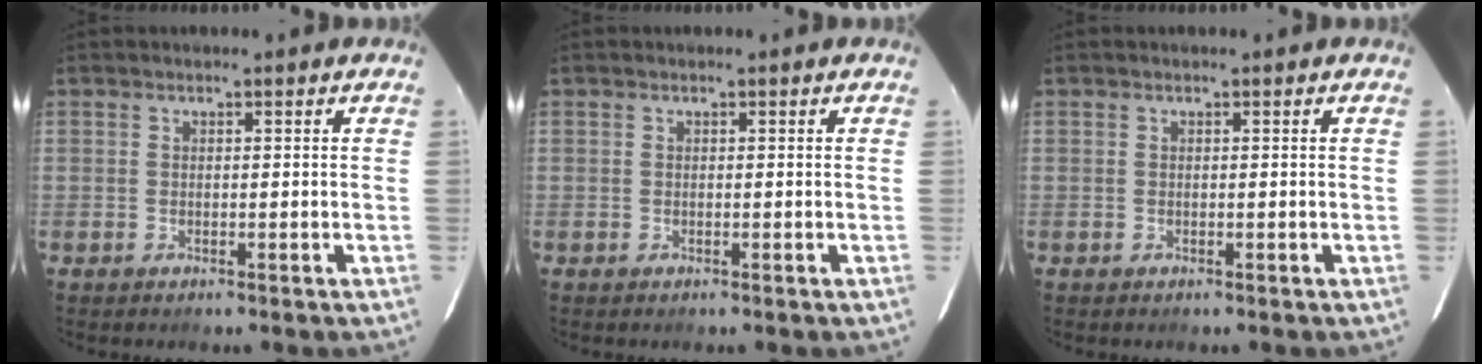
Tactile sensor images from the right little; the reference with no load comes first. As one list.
[{"total": 0.0}, {"total": 0.0}]